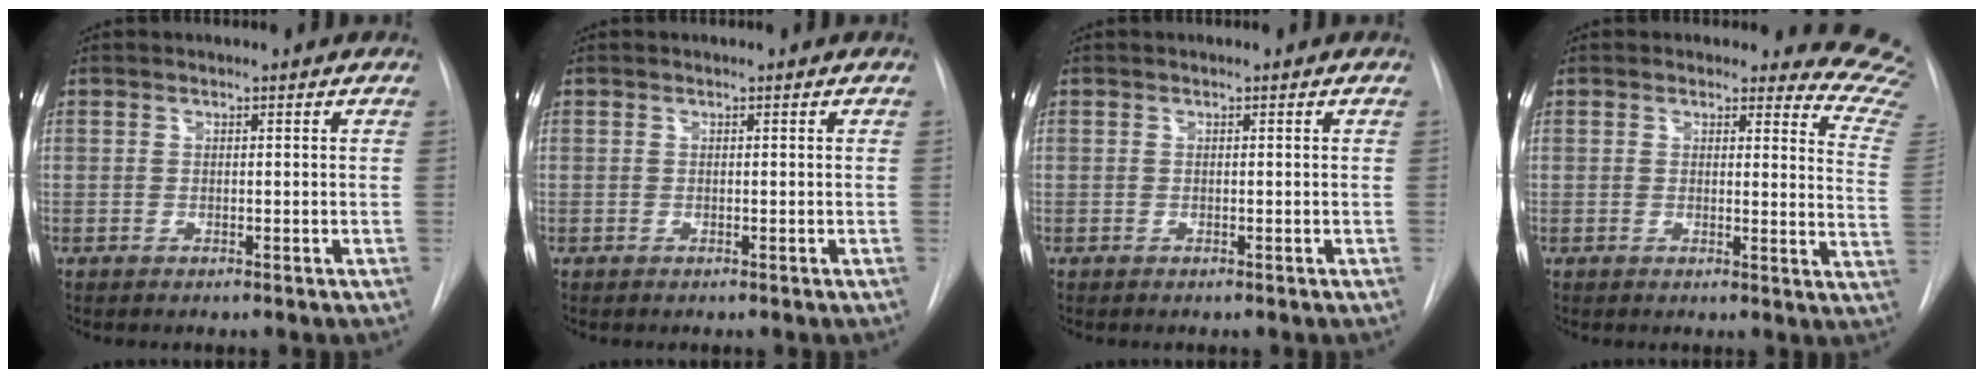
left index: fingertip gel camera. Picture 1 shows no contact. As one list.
[{"total": 0.0}, {"total": 0.0}, {"total": 10.5, "force": [10.4, 1.3, 0.1], "torque": [0.038, -0.121, 0.066]}]